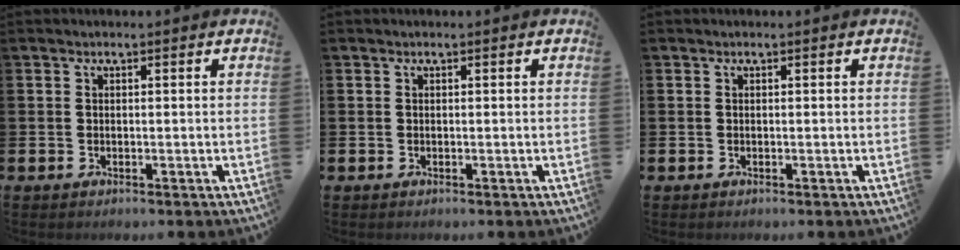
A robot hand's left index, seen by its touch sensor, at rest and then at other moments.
{"total": 0.0}
{"total": 0.0}